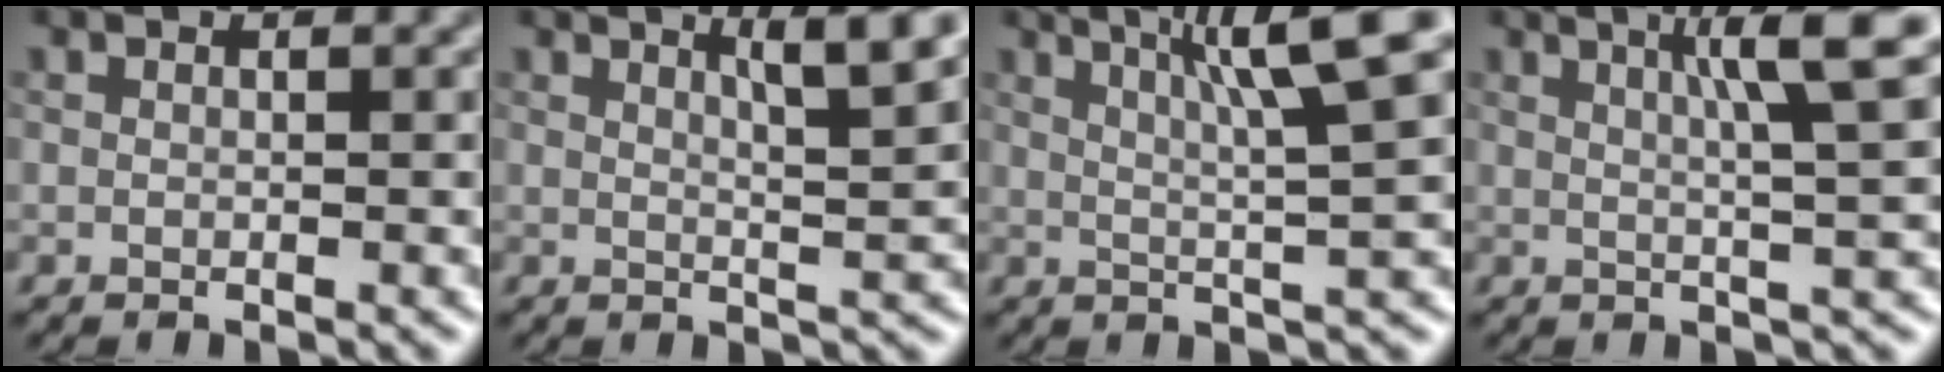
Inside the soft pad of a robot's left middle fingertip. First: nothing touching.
{"total": 4.8, "force": [2.8, 0.8, 3.9], "torque": [-0.048, 0.004, 0.042]}
{"total": 7.9, "force": [3.5, 0.9, 7.1], "torque": [-0.093, 0.017, 0.057]}
{"total": 7.1, "force": [2.8, 1.1, 6.5], "torque": [-0.079, 0.016, 0.041]}